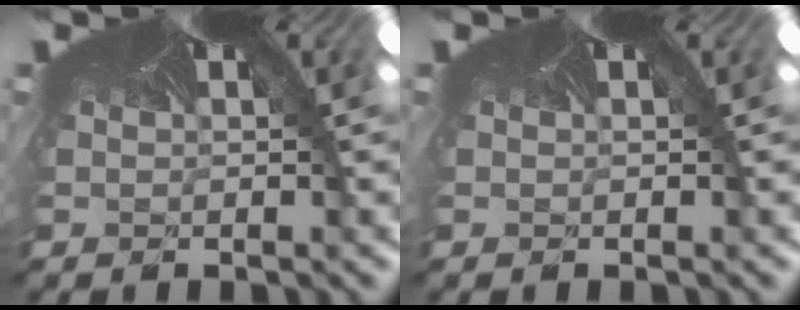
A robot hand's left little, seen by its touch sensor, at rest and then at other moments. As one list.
[{"total": 0.0}]